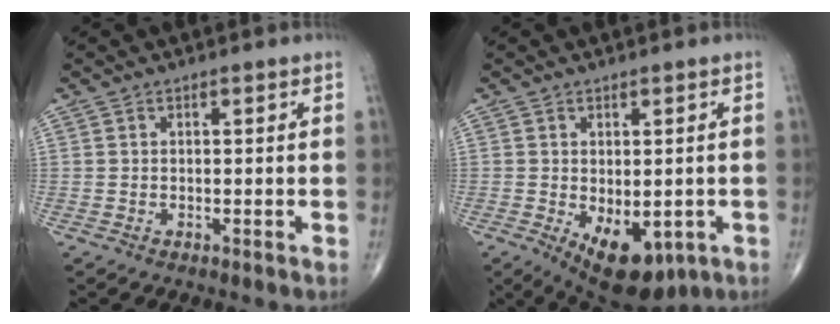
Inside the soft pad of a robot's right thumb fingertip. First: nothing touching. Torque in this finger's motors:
{"motor_torque": [-0.24, 0.74, 0.49, 0.36, 0.27]}